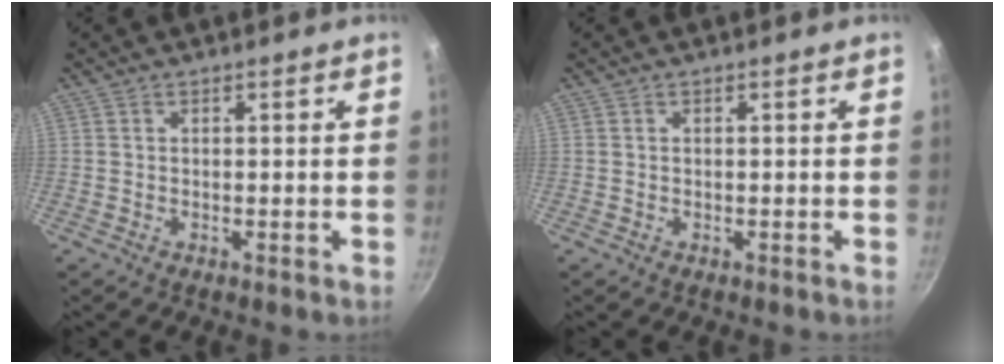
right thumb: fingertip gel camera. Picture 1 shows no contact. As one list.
[{"total": 0.0}]